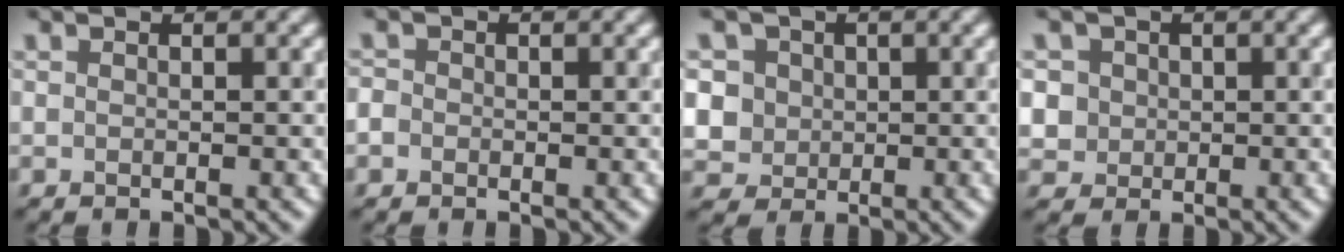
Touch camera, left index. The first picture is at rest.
{"total": 1.2, "force": [-0.3, 1.1, 0.3], "torque": [-0.004, -0.004, -0.010]}
{"total": 5.7, "force": [1.7, 5.0, 2.0], "torque": [-0.041, 0.019, 0.015]}
{"total": 3.8, "force": [1.1, 3.4, 1.3], "torque": [-0.020, 0.017, 0.014]}